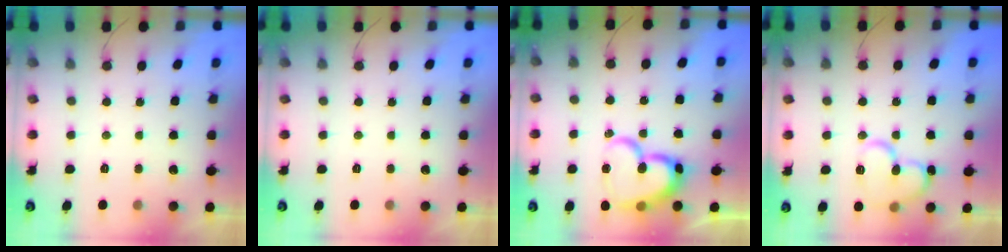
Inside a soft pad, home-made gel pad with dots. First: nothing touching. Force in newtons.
{"total": 0.0}
{"total": 17.7, "press": 17.7, "slide": 1.7}
{"total": 12.5, "press": 12.4, "slide": 1.2}